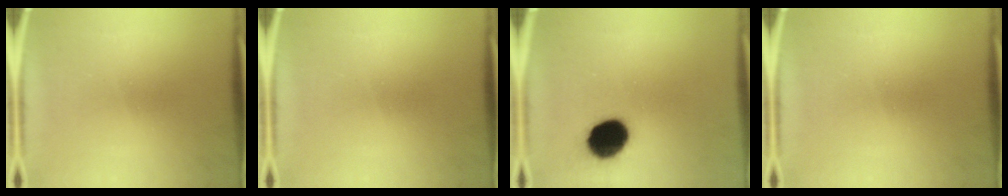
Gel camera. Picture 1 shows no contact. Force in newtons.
{"total": 0.0}
{"total": 12.6}
{"total": 0.0}